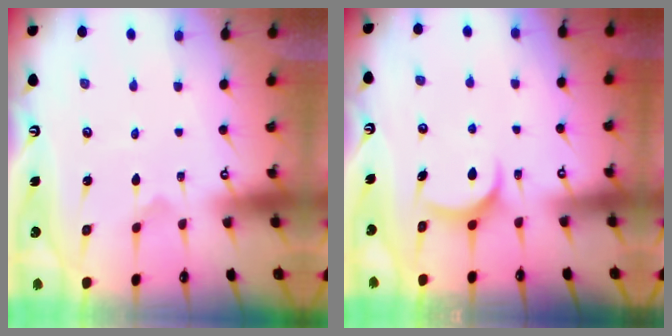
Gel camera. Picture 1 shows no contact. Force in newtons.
{"total": 7.9, "press": 7.9, "slide": 0.3}